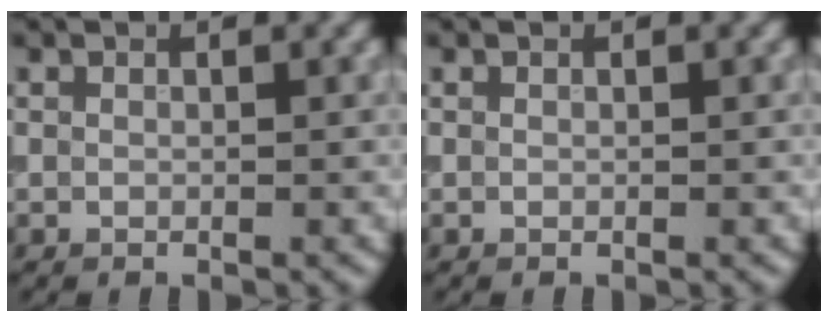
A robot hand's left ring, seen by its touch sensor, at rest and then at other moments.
{"total": 0.0}